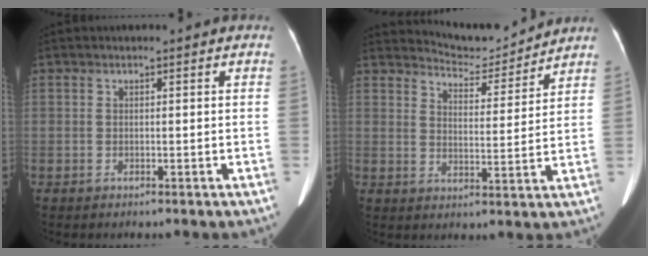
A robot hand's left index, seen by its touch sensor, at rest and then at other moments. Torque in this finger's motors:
{"motor_torque": [0.18, -0.54, -0.13, -0.04]}